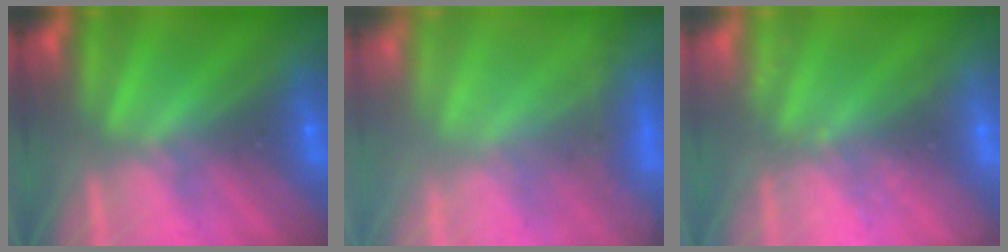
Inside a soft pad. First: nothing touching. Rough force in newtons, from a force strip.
{"total": 5.5}
{"total": 2.4}